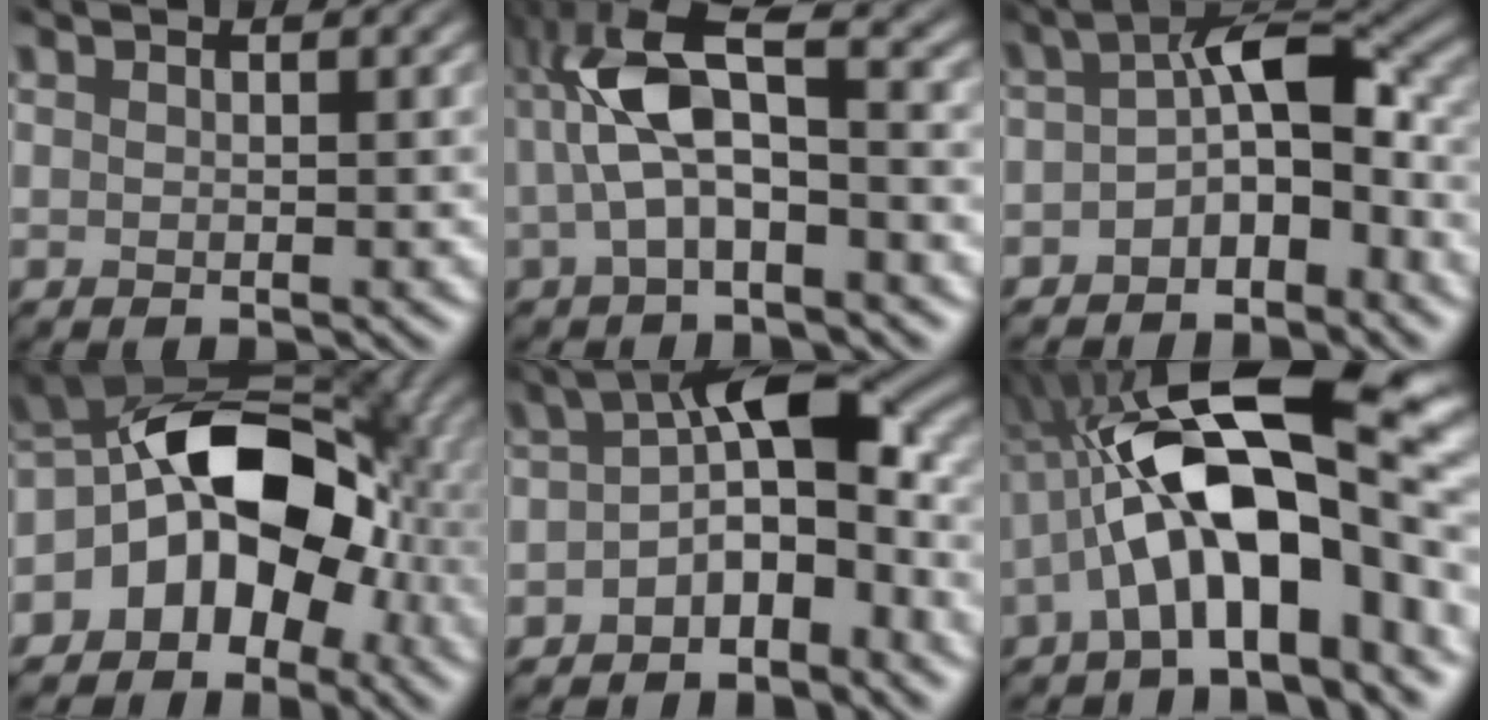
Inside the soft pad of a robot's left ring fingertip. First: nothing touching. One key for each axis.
{"total": 6.4, "fx": -1.2, "fy": 2.6, "fz": 5.7, "tx": -0.131, "ty": 0.013, "tz": -0.023}
{"total": 5.2, "fx": -3.1, "fy": 2.3, "fz": 3.5, "tx": -0.054, "ty": 0.010, "tz": -0.054}
{"total": 10.2, "fx": -4.1, "fy": 6.6, "fz": 6.7, "tx": -0.088, "ty": 0.010, "tz": -0.082}
{"total": 5.8, "fx": -2.8, "fy": 2.6, "fz": 4.4, "tx": -0.068, "ty": 0.015, "tz": -0.052}
{"total": 14.5, "fx": -3.1, "fy": 5.9, "fz": 12.9, "tx": -0.220, "ty": 0.016, "tz": -0.051}